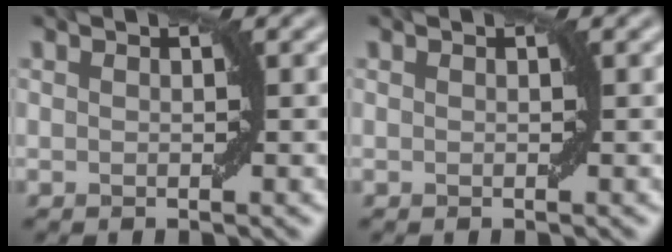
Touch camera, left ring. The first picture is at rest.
{"total": 0.0}